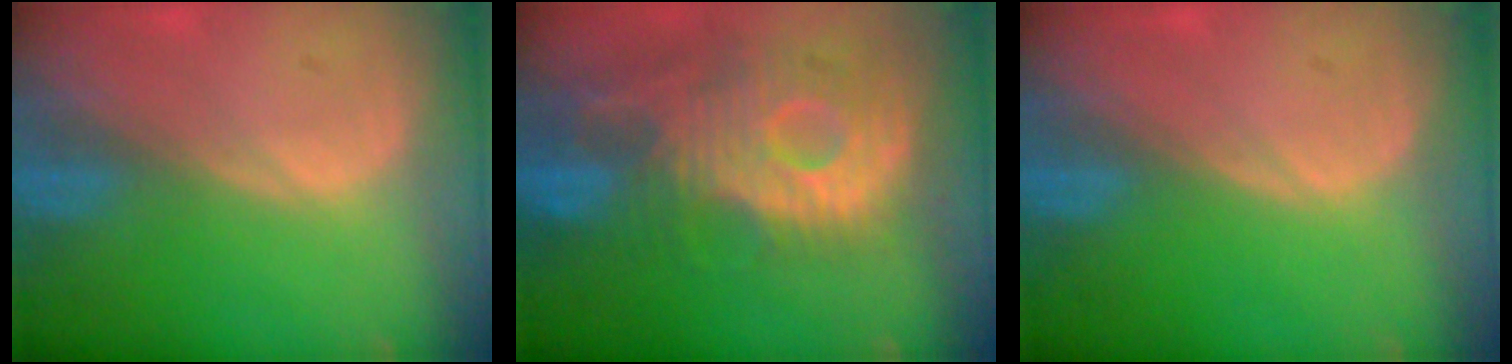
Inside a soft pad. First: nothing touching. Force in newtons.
{"total": 12.3, "press": 10.9, "slide": 5.8}
{"total": 0.0}